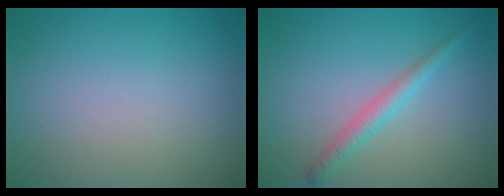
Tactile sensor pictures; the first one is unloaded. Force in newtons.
{"total": 2.1, "press": 2.1, "slide": 0.1}